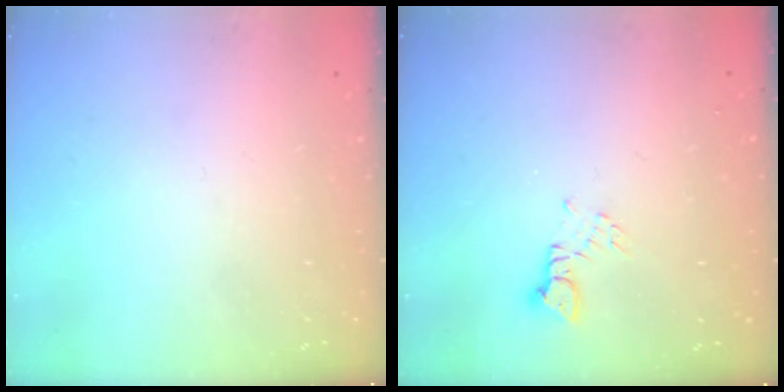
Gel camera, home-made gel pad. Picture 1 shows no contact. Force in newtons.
{"total": 2.4, "press": 2.4, "slide": 0.1}